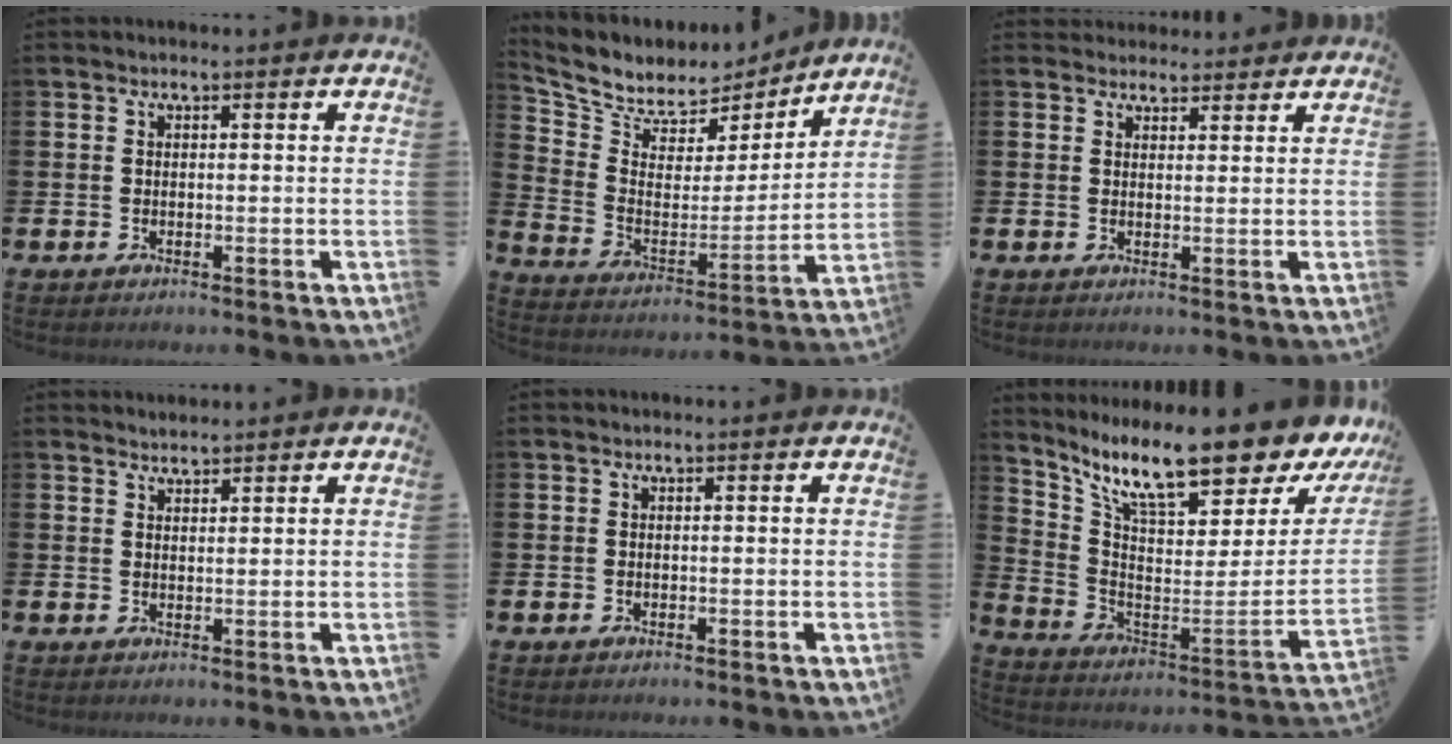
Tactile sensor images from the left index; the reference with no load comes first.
{"total": 7.5, "force": [6.7, 3.3, 0.9], "torque": [-0.064, -0.049, 0.117]}
{"total": 2.7, "force": [2.5, 1.0, -0.3], "torque": [0.014, -0.013, 0.044]}
{"total": 2.0, "force": [2.0, 0.4, -0.1], "torque": [0.004, -0.006, 0.036]}
{"total": 0.0}
{"total": 12.1, "force": [9.8, 2.4, 6.7], "torque": [-0.145, -0.083, 0.161]}